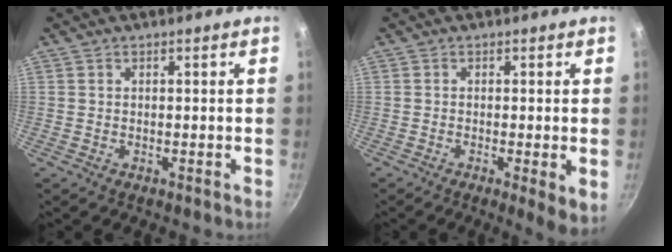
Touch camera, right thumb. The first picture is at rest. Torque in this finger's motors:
{"motor_torque": [-0.04, 0.18, -0.07, -0.38, -0.06]}